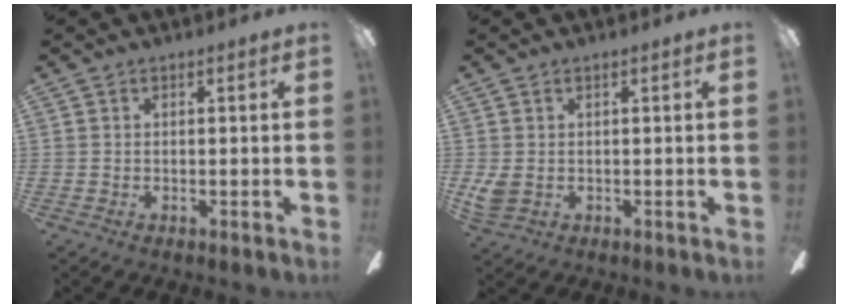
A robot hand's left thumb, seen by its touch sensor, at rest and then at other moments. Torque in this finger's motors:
{"motor_torque": [0.00, 0.01, 0.17, -0.19, 0.00]}